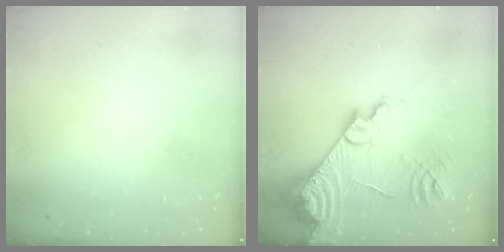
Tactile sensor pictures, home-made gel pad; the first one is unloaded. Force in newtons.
{"total": 22.8, "press": 22.6, "slide": 2.5}